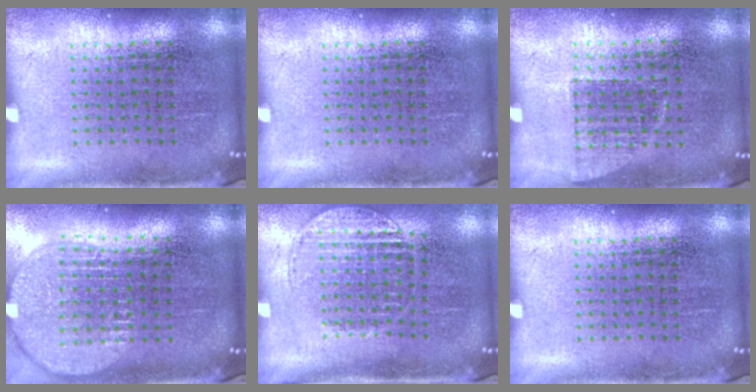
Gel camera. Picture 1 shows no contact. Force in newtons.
{"total": 0.0}
{"total": 0.6, "press": 0.5, "slide": 0.2}
{"total": 2.0, "press": 1.7, "slide": 1.1}
{"total": 1.2, "press": 1.1, "slide": 0.4}
{"total": 0.0}